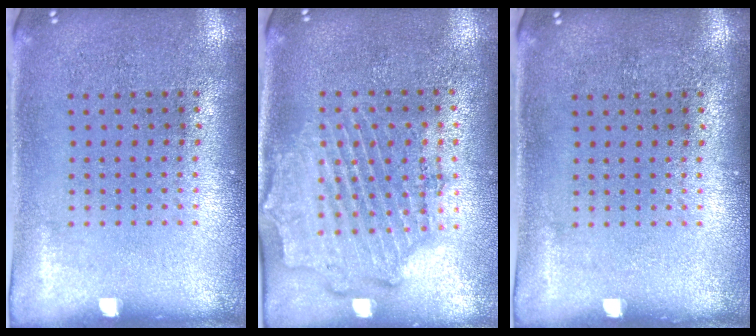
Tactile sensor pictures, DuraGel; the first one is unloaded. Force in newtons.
{"total": 1.9, "press": 1.7, "slide": 0.8}
{"total": 0.0}